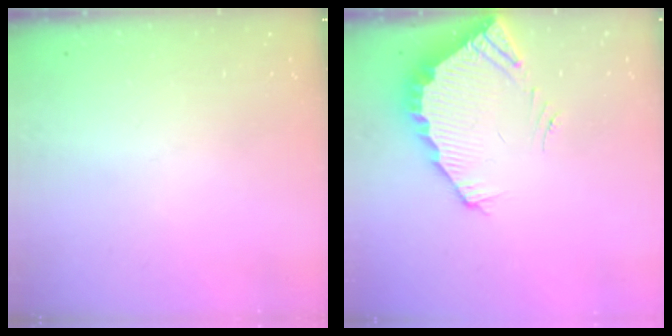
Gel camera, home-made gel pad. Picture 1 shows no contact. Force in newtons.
{"total": 4.1, "press": 4.1, "slide": 0.2}